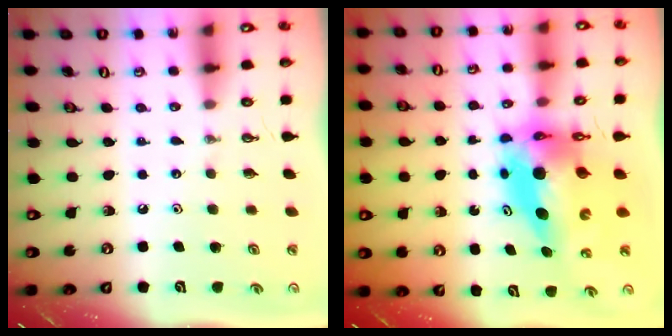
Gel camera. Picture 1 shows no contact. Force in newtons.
{"total": 12.0, "press": 12.0, "slide": 1.0}